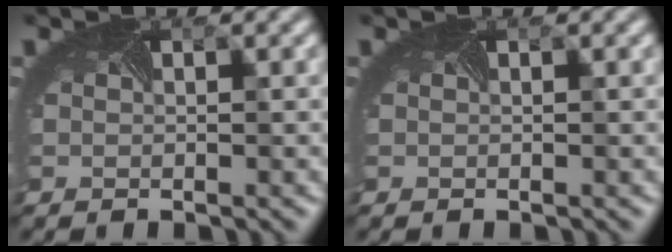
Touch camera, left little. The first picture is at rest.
{"total": 0.0}